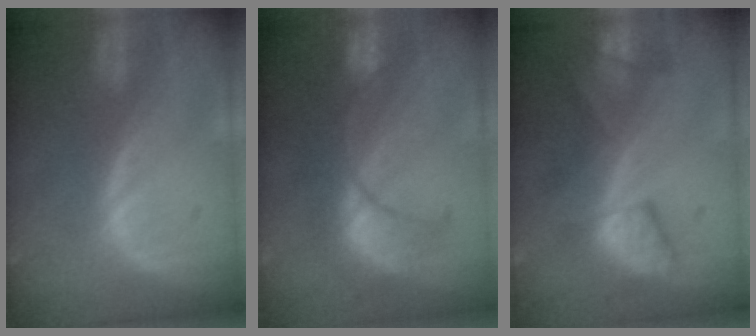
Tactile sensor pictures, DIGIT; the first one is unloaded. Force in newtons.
{"total": 8.2, "press": 8.1, "slide": 0.8}
{"total": 8.1, "press": 7.6, "slide": 2.7}